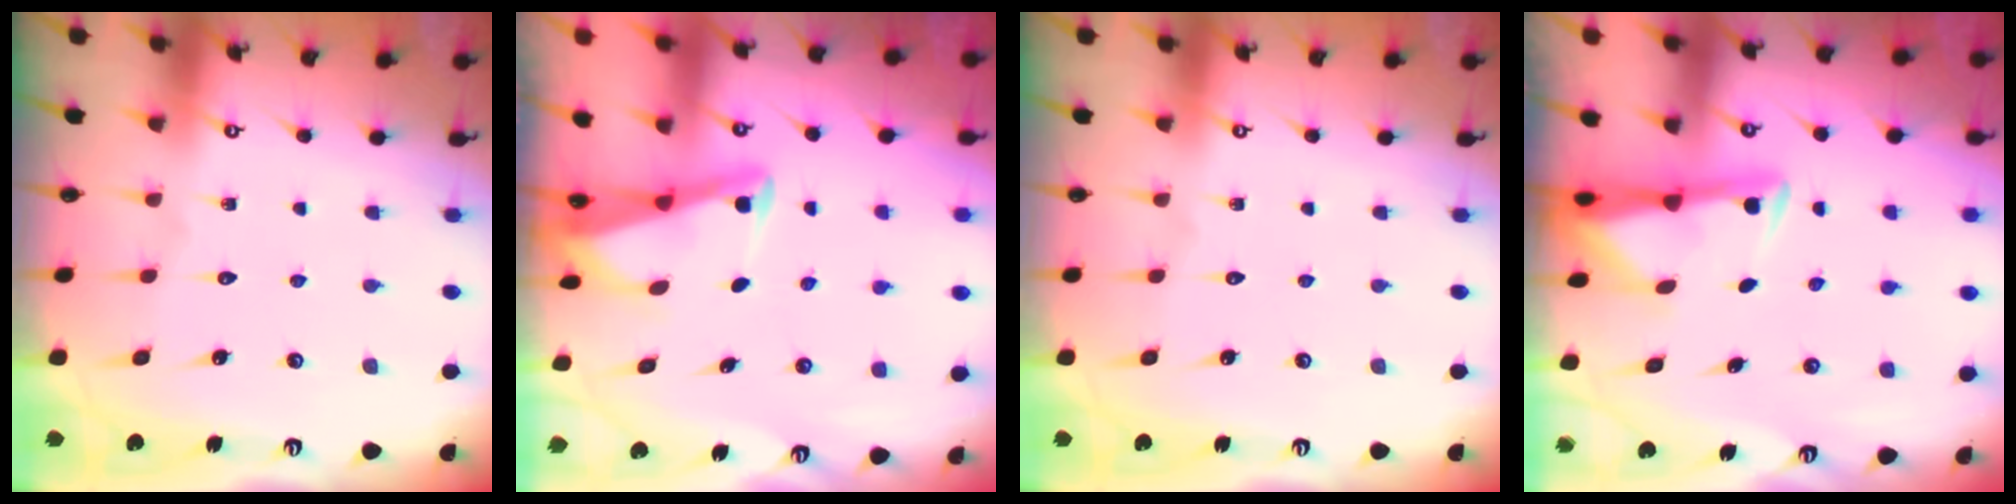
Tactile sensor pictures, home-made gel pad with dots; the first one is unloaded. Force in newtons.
{"total": 3.0, "press": 3.0, "slide": 0.3}
{"total": 0.0}
{"total": 2.9, "press": 2.9, "slide": 0.5}